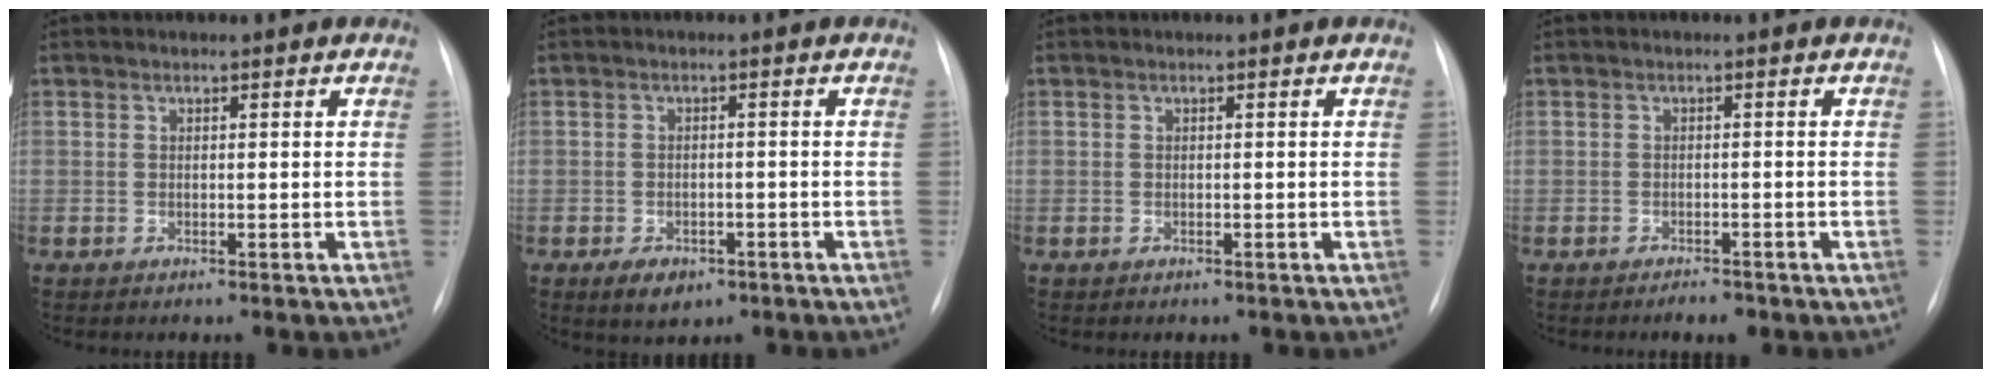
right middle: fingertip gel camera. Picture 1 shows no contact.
{"total": 4.1, "force": [-2.3, 2.5, 2.2], "torque": [-0.034, -0.001, -0.024]}
{"total": 0.0}
{"total": 1.8, "force": [-1.4, 0.6, 0.9], "torque": [-0.014, -0.001, -0.016]}